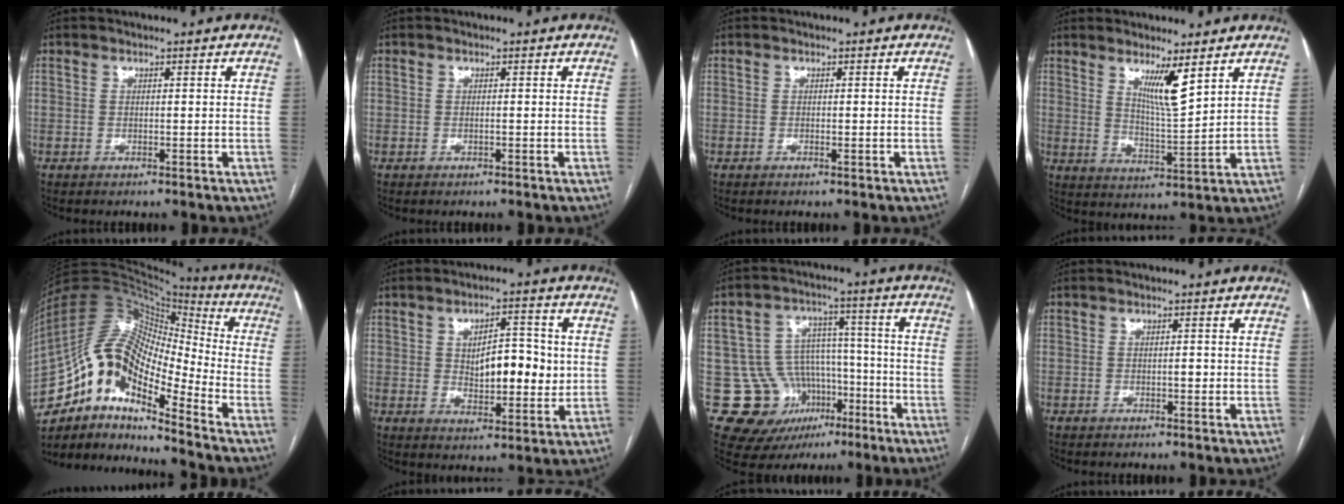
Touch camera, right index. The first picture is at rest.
{"total": 0.0}
{"total": 0.5, "force": [-0.2, 0.1, 0.5], "torque": [-0.009, -0.001, -0.002]}
{"total": 6.3, "force": [3.7, 0.1, 5.1], "torque": [-0.090, -0.020, 0.070]}
{"total": 17.6, "force": [-11.0, 5.6, 12.5], "torque": [-0.233, 0.042, -0.193]}
{"total": 9.2, "force": [0.8, 4.2, 8.2], "torque": [-0.121, 0.004, 0.020]}
{"total": 14.3, "force": [-5.5, 12.6, 3.8], "torque": [-0.065, 0.075, -0.068]}
{"total": 1.0, "force": [-0.2, 0.4, 0.9], "torque": [-0.013, 0.001, -0.004]}